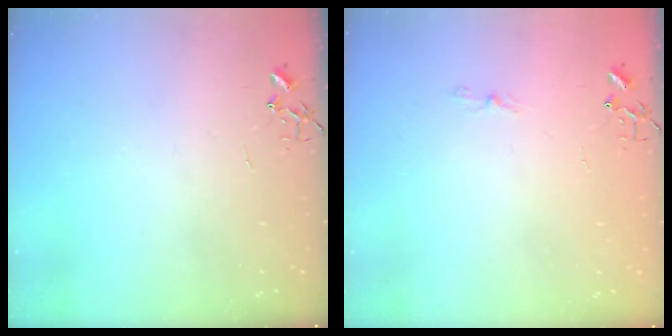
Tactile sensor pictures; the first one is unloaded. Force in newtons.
{"total": 3.5, "press": 3.5, "slide": 0.3}